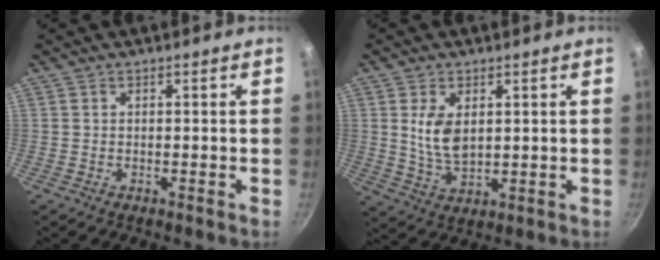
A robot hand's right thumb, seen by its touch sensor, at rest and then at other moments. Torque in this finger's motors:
{"motor_torque": [0.07, 0.05, 0.66, 0.02, 0.18]}